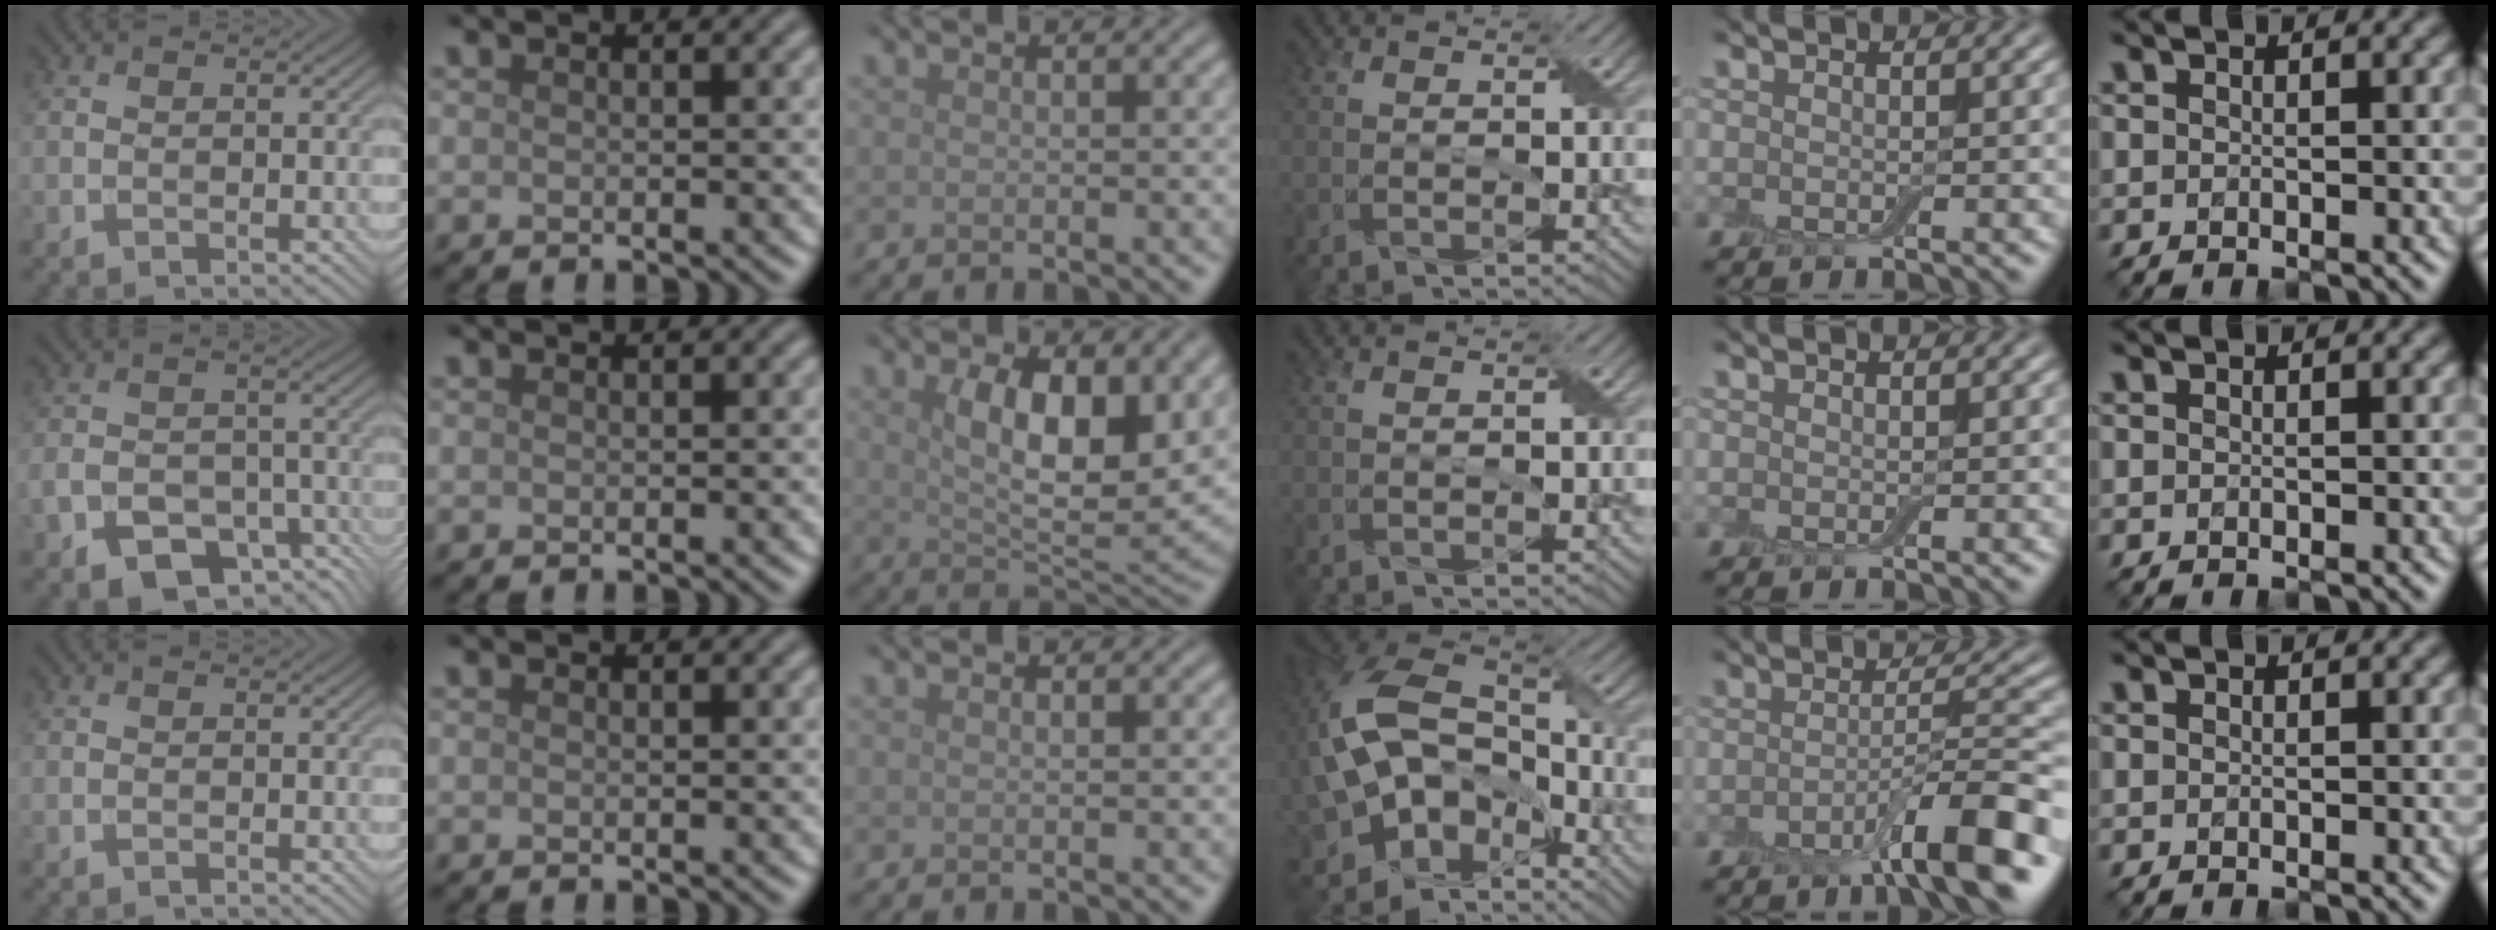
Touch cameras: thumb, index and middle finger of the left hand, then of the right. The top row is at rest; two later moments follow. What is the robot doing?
{"motion": "peel", "object": "aluminum foil"}